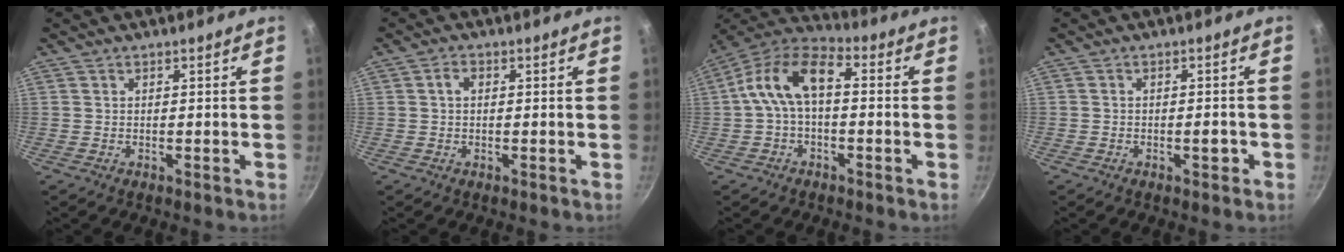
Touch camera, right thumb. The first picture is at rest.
{"total": 2.1, "force": [0.4, 1.5, 1.5], "torque": [-0.024, 0.006, 0.003]}
{"total": 11.6, "force": [0.1, 6.6, 9.6], "torque": [-0.168, 0.043, -0.015]}
{"total": 2.0, "force": [-0.9, 1.0, 1.5], "torque": [-0.012, 0.010, -0.014]}